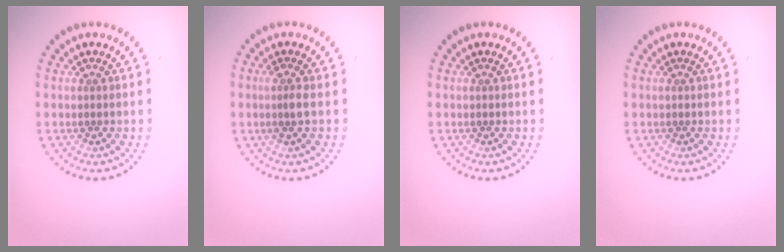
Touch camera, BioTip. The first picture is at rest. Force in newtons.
{"total": 1.5, "press": 1.3, "slide": 0.8}
{"total": 0.0}
{"total": 0.0}